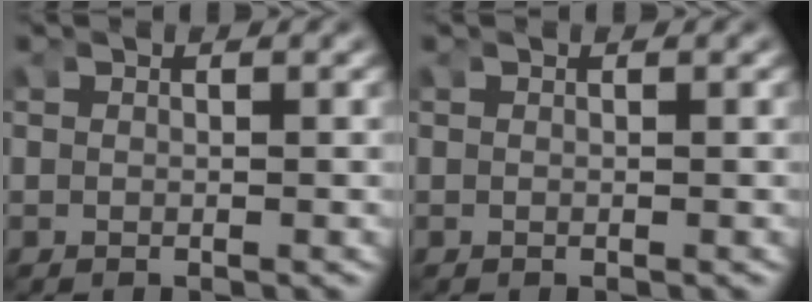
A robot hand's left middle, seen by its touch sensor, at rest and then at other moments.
{"total": 0.0}